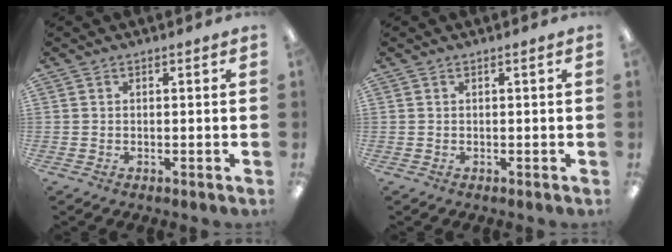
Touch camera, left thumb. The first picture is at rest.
{"total": 0.0}